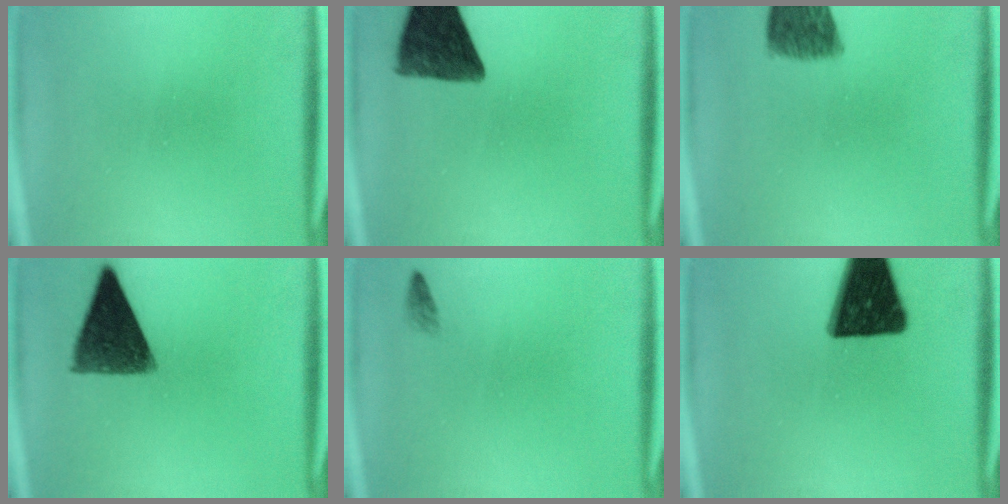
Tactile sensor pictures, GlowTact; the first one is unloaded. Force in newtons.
{"total": 11.2}
{"total": 8.1}
{"total": 11.7}
{"total": 0.8}
{"total": 16.7}